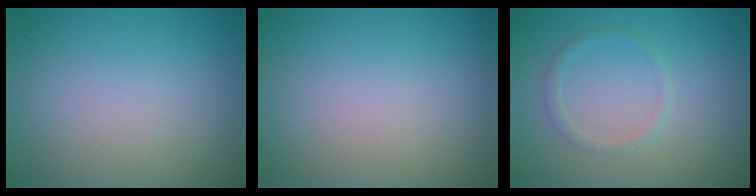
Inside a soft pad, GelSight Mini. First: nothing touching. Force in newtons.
{"total": 0.0}
{"total": 1.0, "press": 1.0, "slide": 0.1}